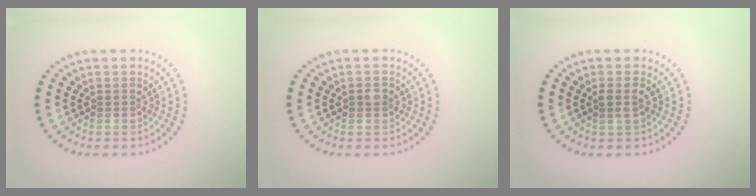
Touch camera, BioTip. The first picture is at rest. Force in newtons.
{"total": 0.9, "press": 0.9, "slide": 0.0}
{"total": 1.3, "press": 1.1, "slide": 0.7}